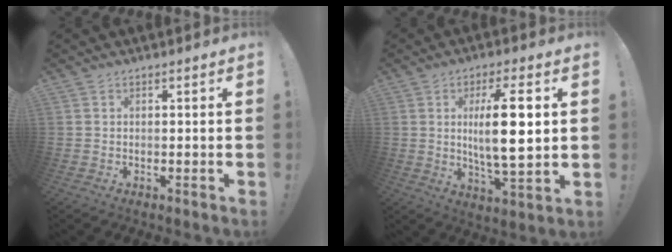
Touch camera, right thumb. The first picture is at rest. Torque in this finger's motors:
{"motor_torque": [0.90, 2.71, 0.96, 0.66, 0.08]}